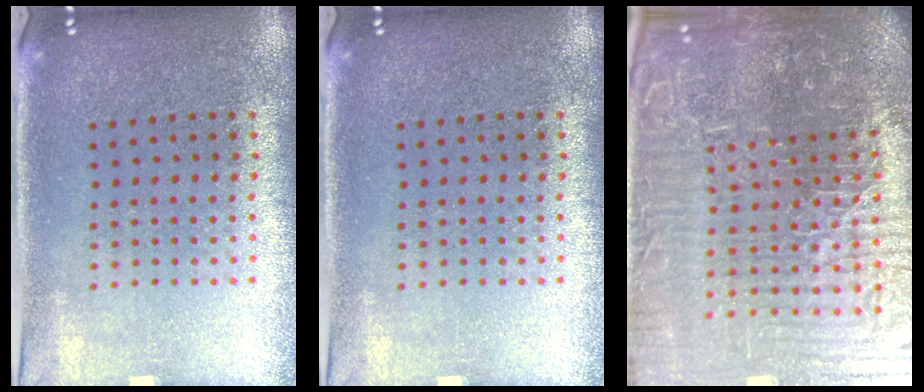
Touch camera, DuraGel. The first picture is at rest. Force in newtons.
{"total": 0.0}
{"total": 7.3, "press": 6.6, "slide": 3.1}